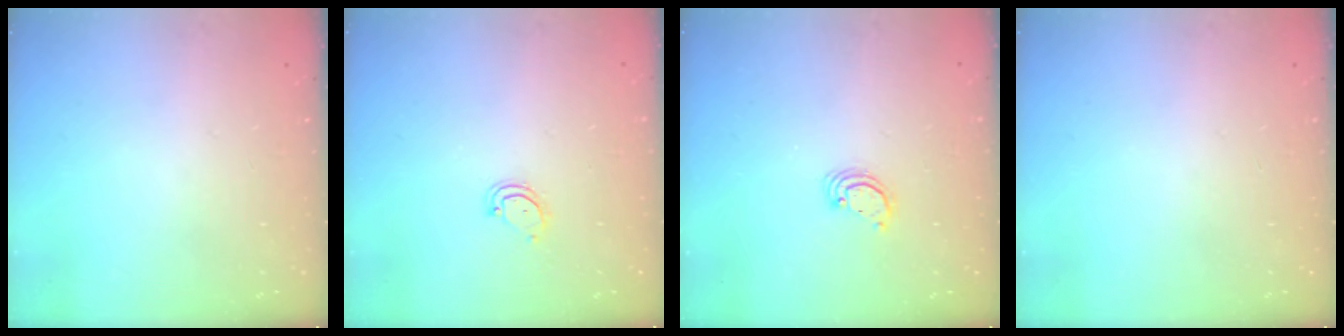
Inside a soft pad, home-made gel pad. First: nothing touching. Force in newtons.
{"total": 3.8, "press": 3.8, "slide": 0.4}
{"total": 2.6, "press": 2.6, "slide": 0.2}
{"total": 0.0}